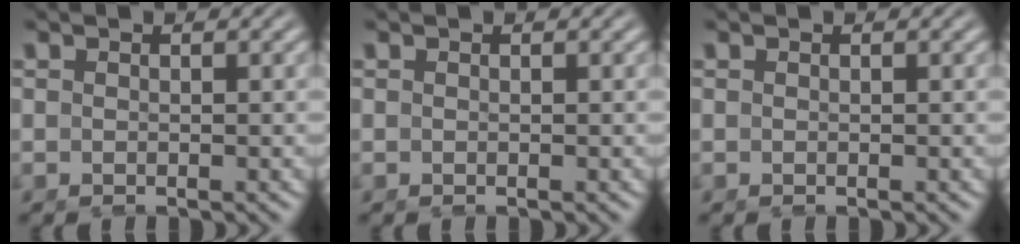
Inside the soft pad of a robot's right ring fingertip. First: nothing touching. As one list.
[{"total": 0.0}, {"total": 0.0}]